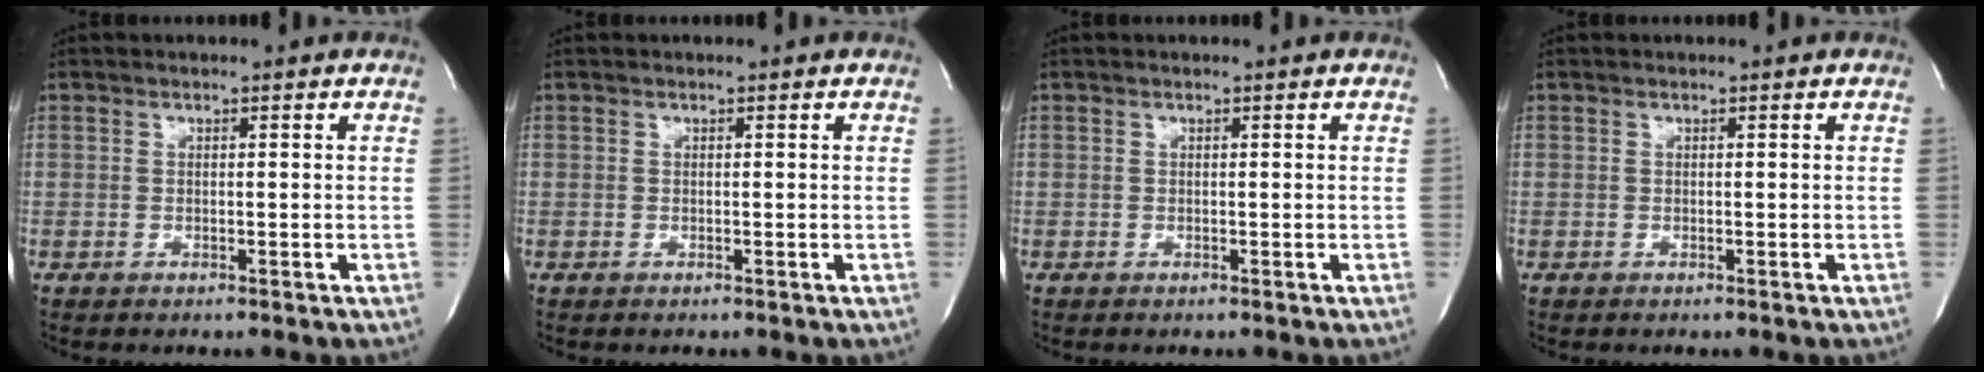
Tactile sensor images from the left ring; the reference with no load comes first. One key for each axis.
{"total": 0.0}
{"total": 0.0}
{"total": 0.0}